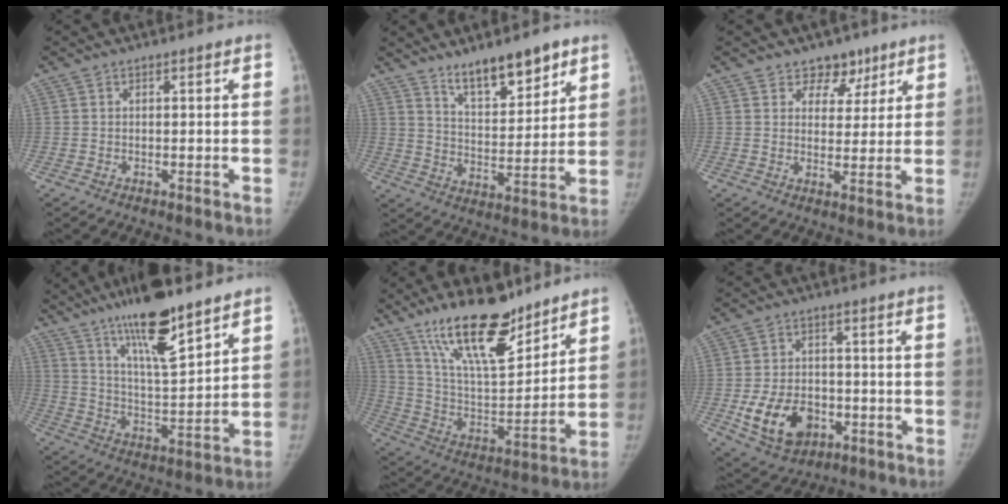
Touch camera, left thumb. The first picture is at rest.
{"total": 11.9, "force": [8.6, 4.1, 7.2], "torque": [-0.087, -0.059, 0.150]}
{"total": 5.7, "force": [3.8, 4.0, 1.1], "torque": [0.023, -0.019, 0.056]}
{"total": 16.2, "force": [11.1, 3.3, 11.3], "torque": [-0.179, -0.063, 0.199]}
{"total": 20.4, "force": [14.6, 6.9, 12.4], "torque": [-0.175, -0.081, 0.263]}
{"total": 12.2, "force": [-3.8, 8.8, 7.6], "torque": [-0.112, 0.012, -0.051]}